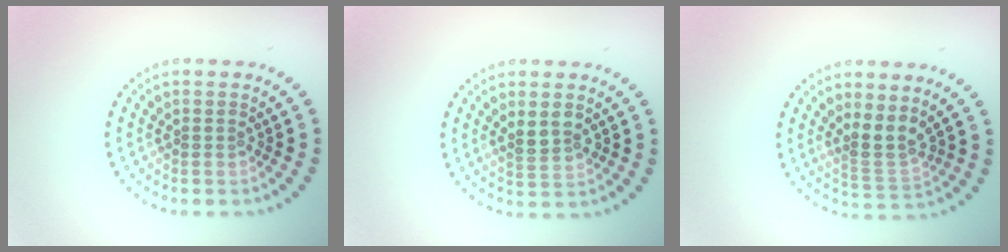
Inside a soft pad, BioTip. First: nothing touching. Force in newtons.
{"total": 2.1, "press": 2.0, "slide": 0.7}
{"total": 2.8, "press": 2.1, "slide": 1.9}